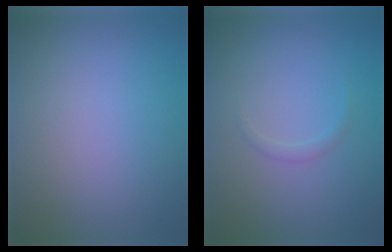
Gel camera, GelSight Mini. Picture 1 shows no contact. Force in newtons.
{"total": 0.7, "press": 0.7, "slide": 0.0}